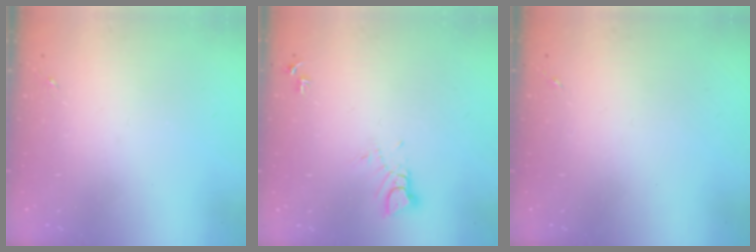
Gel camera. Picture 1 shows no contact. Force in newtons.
{"total": 3.8, "press": 3.8, "slide": 0.2}
{"total": 0.0}